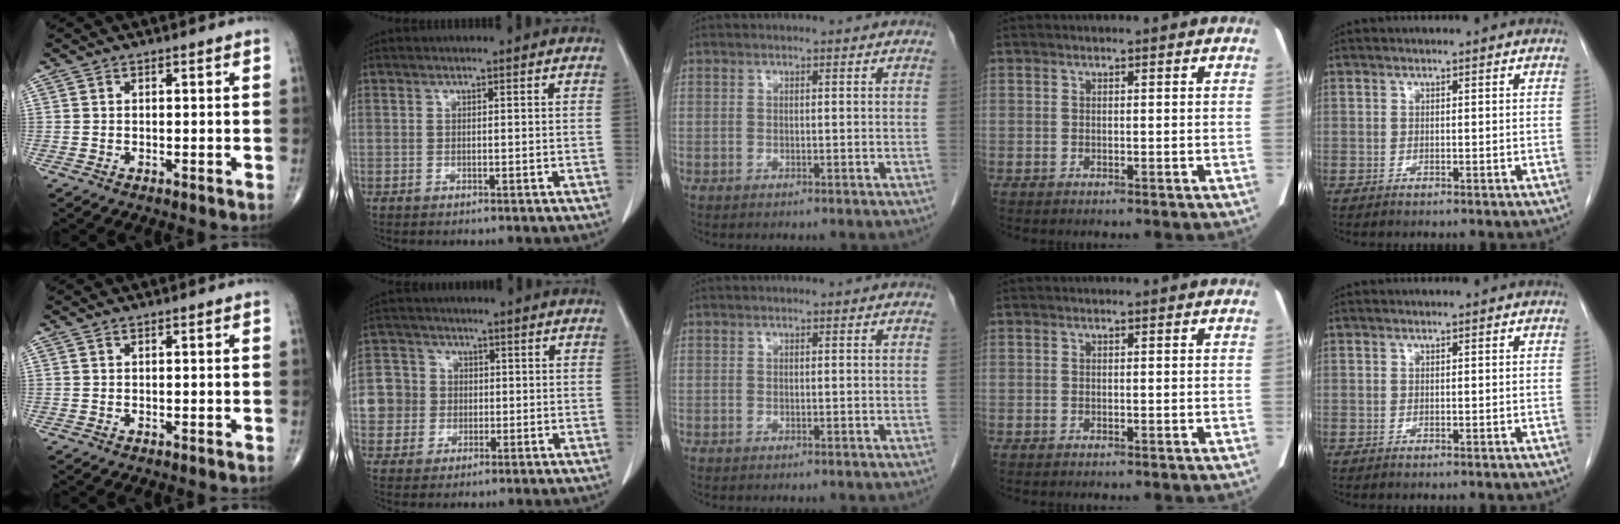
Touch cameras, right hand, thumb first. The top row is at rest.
{"index": {"total": 6.4, "force": [-0.2, 6.4, 0.7], "torque": [-0.016, 0.020, 0.000]}}